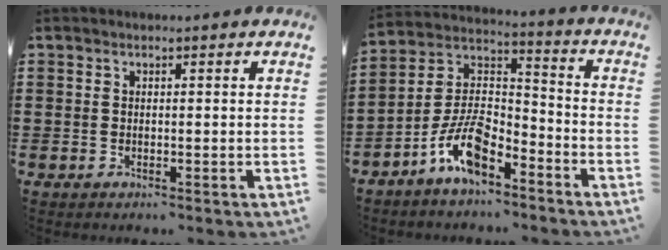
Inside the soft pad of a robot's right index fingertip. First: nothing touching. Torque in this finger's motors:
{"motor_torque": [2.14, 0.00, 1.05, 0.21]}